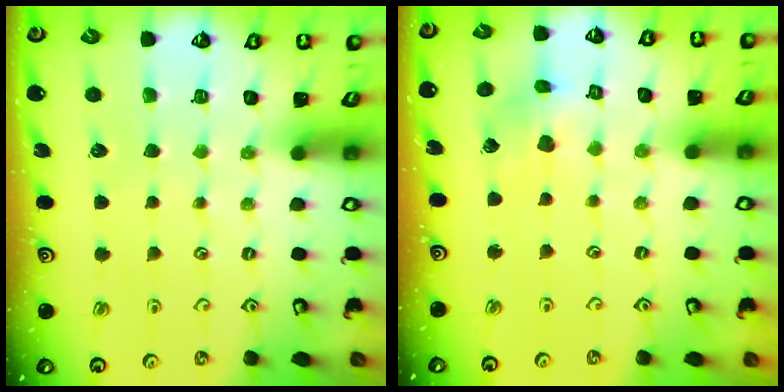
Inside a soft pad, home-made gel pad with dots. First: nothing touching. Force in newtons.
{"total": 5.5, "press": 5.5, "slide": 0.5}